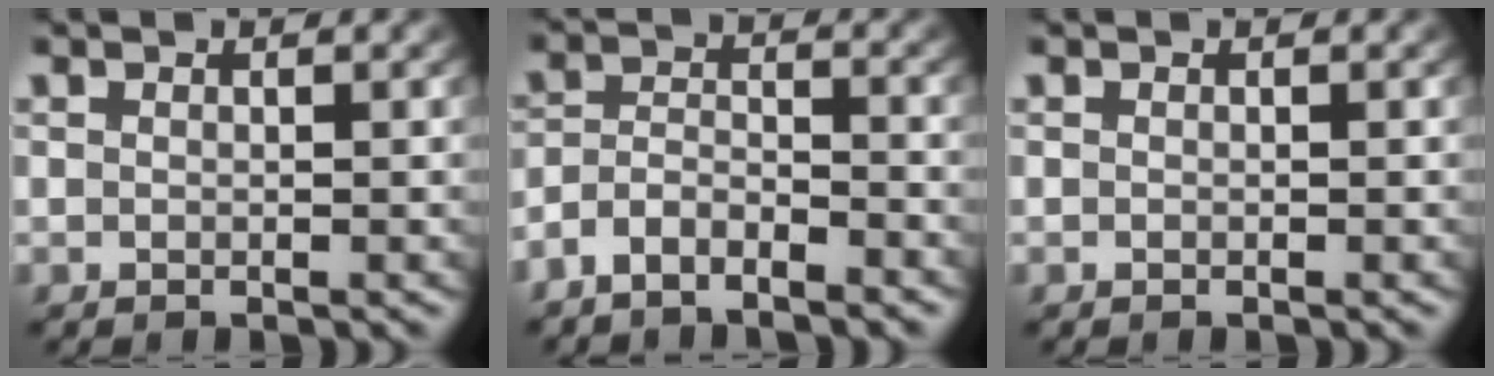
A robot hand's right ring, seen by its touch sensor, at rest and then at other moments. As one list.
[{"total": 4.0, "force": [-2.9, 2.4, 1.3], "torque": [-0.029, -0.008, -0.057]}, {"total": 0.0}]